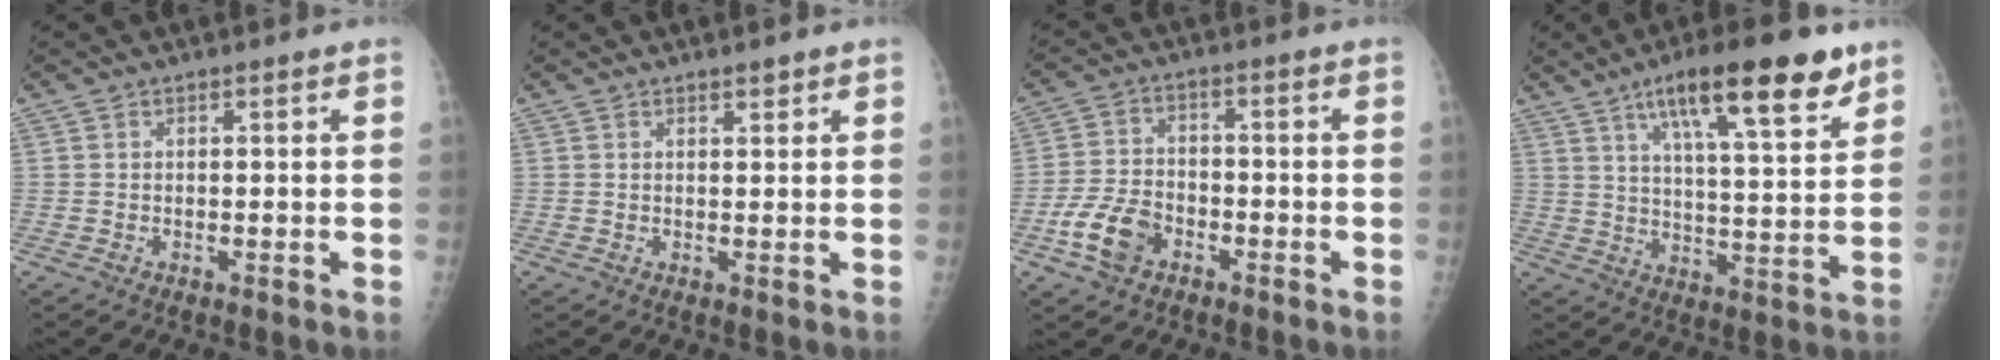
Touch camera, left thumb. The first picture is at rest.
{"total": 1.2, "force": [1.0, 0.4, 0.6], "torque": [-0.004, -0.006, 0.016]}
{"total": 8.0, "force": [-3.9, 5.2, 4.6], "torque": [-0.088, 0.019, -0.072]}
{"total": 17.7, "force": [10.4, 4.5, 13.5], "torque": [-0.185, -0.038, 0.165]}